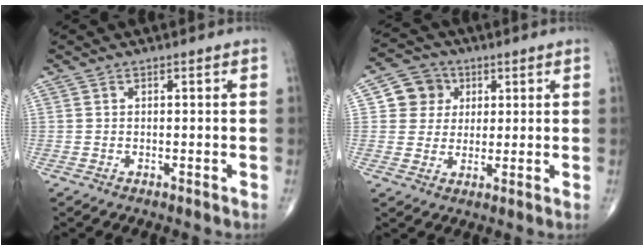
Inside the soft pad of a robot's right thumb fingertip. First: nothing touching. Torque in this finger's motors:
{"motor_torque": [0.76, 1.03, 0.18, 0.07, 0.01]}